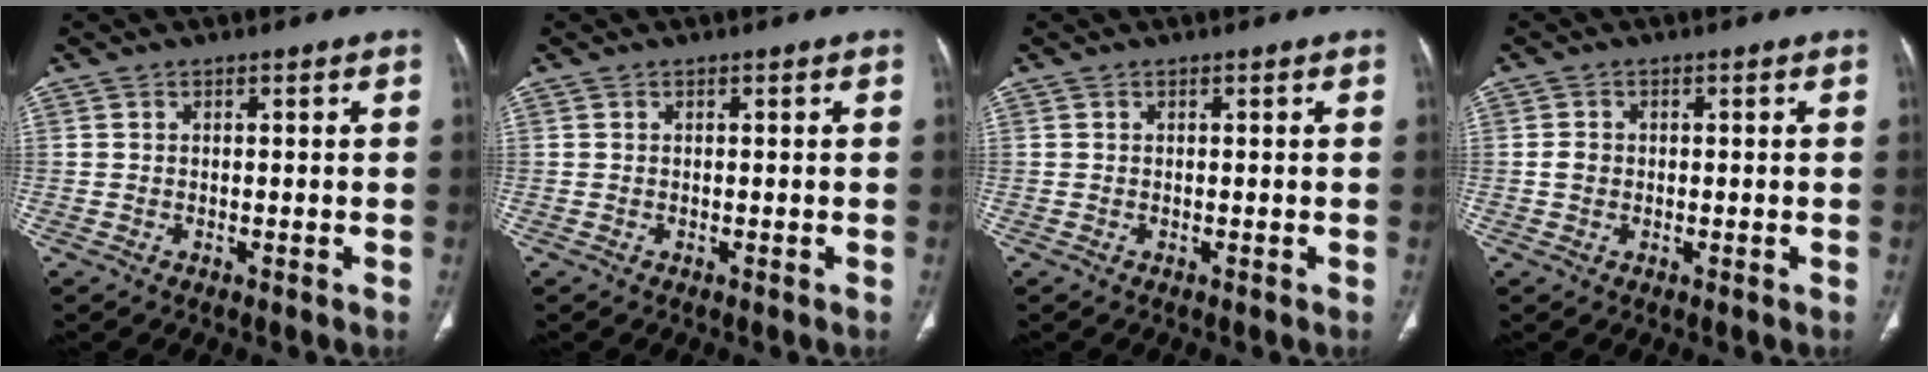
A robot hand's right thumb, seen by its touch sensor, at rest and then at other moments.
{"total": 0.0}
{"total": 0.0}
{"total": 1.7, "force": [-0.1, 1.5, 0.9], "torque": [-0.015, 0.005, -0.002]}